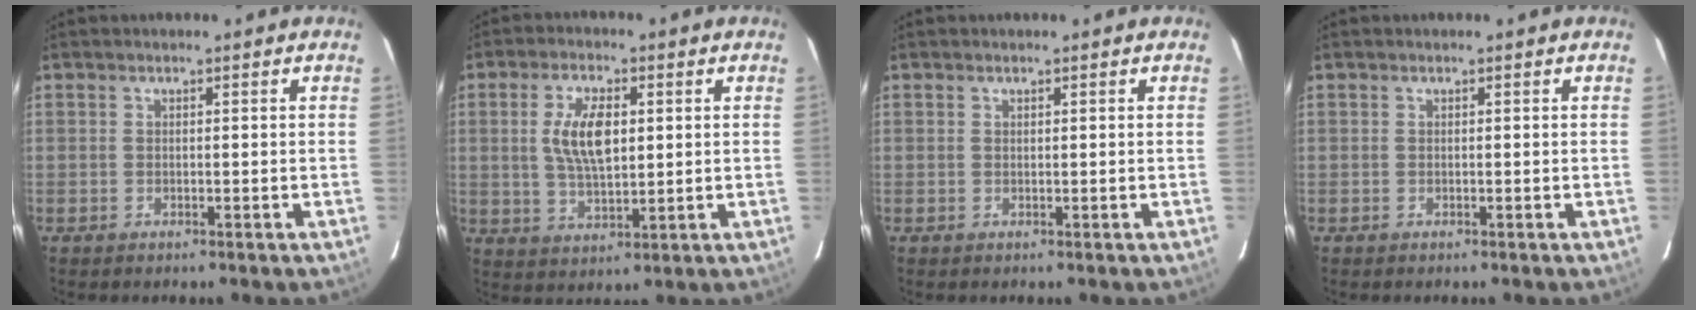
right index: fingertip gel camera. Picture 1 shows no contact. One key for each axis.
{"total": 8.6, "fx": 1.6, "fy": 3.9, "fz": 7.5, "tx": -0.144, "ty": 0.005, "tz": 0.032}
{"total": 0.0}
{"total": 0.0}